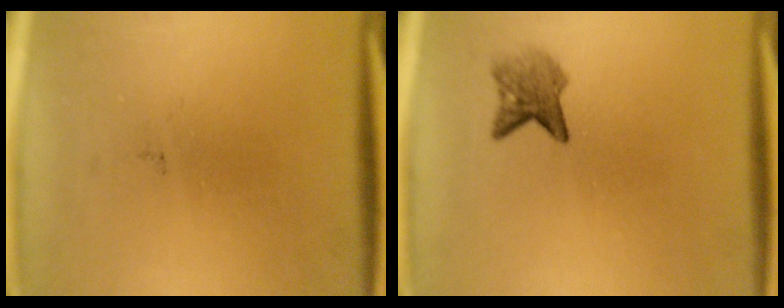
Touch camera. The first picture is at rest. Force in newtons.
{"total": 2.9}